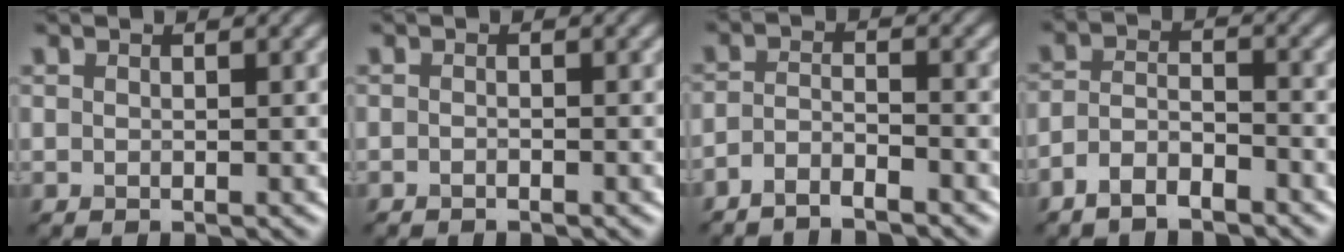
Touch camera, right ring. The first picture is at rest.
{"total": 0.5, "force": [-0.5, 0.1, 0.2], "torque": [-0.001, 0.000, -0.009]}
{"total": 2.4, "force": [-2.1, 0.4, 1.0], "torque": [-0.019, -0.002, -0.046]}
{"total": 3.3, "force": [-2.5, 1.1, 1.8], "torque": [-0.036, 0.005, -0.055]}